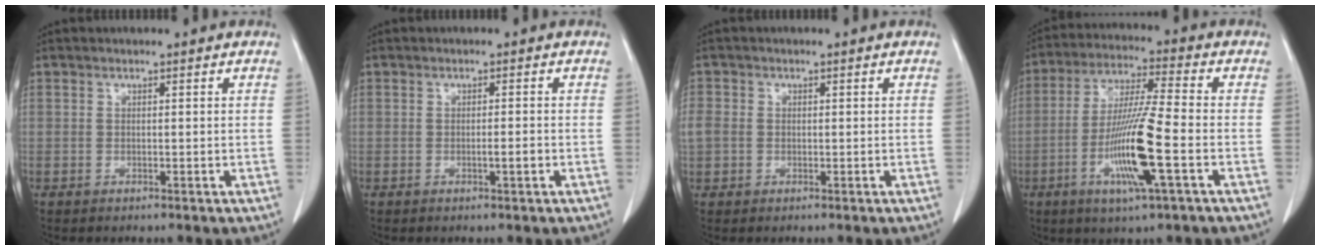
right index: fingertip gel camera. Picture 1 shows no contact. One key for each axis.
{"total": 1.5, "fx": -0.5, "fy": 0.1, "fz": 1.4, "tx": -0.026, "ty": -0.001, "tz": -0.009}
{"total": 3.2, "fx": -0.1, "fy": 2.8, "fz": 1.5, "tx": -0.047, "ty": 0.014, "tz": 0.002}
{"total": 12.9, "fx": -4.0, "fy": 0.0, "fz": 12.2, "tx": -0.243, "ty": -0.013, "tz": -0.079}